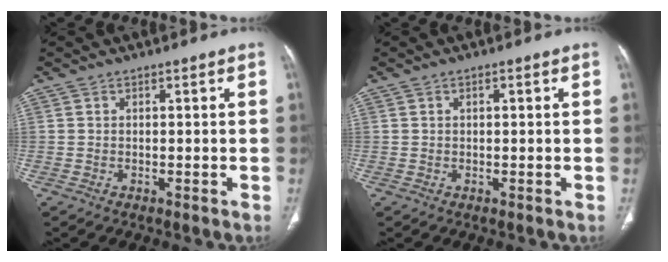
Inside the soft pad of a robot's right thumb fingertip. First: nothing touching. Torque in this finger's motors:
{"motor_torque": [0.03, -0.09, -0.15, 0.10, 0.08]}